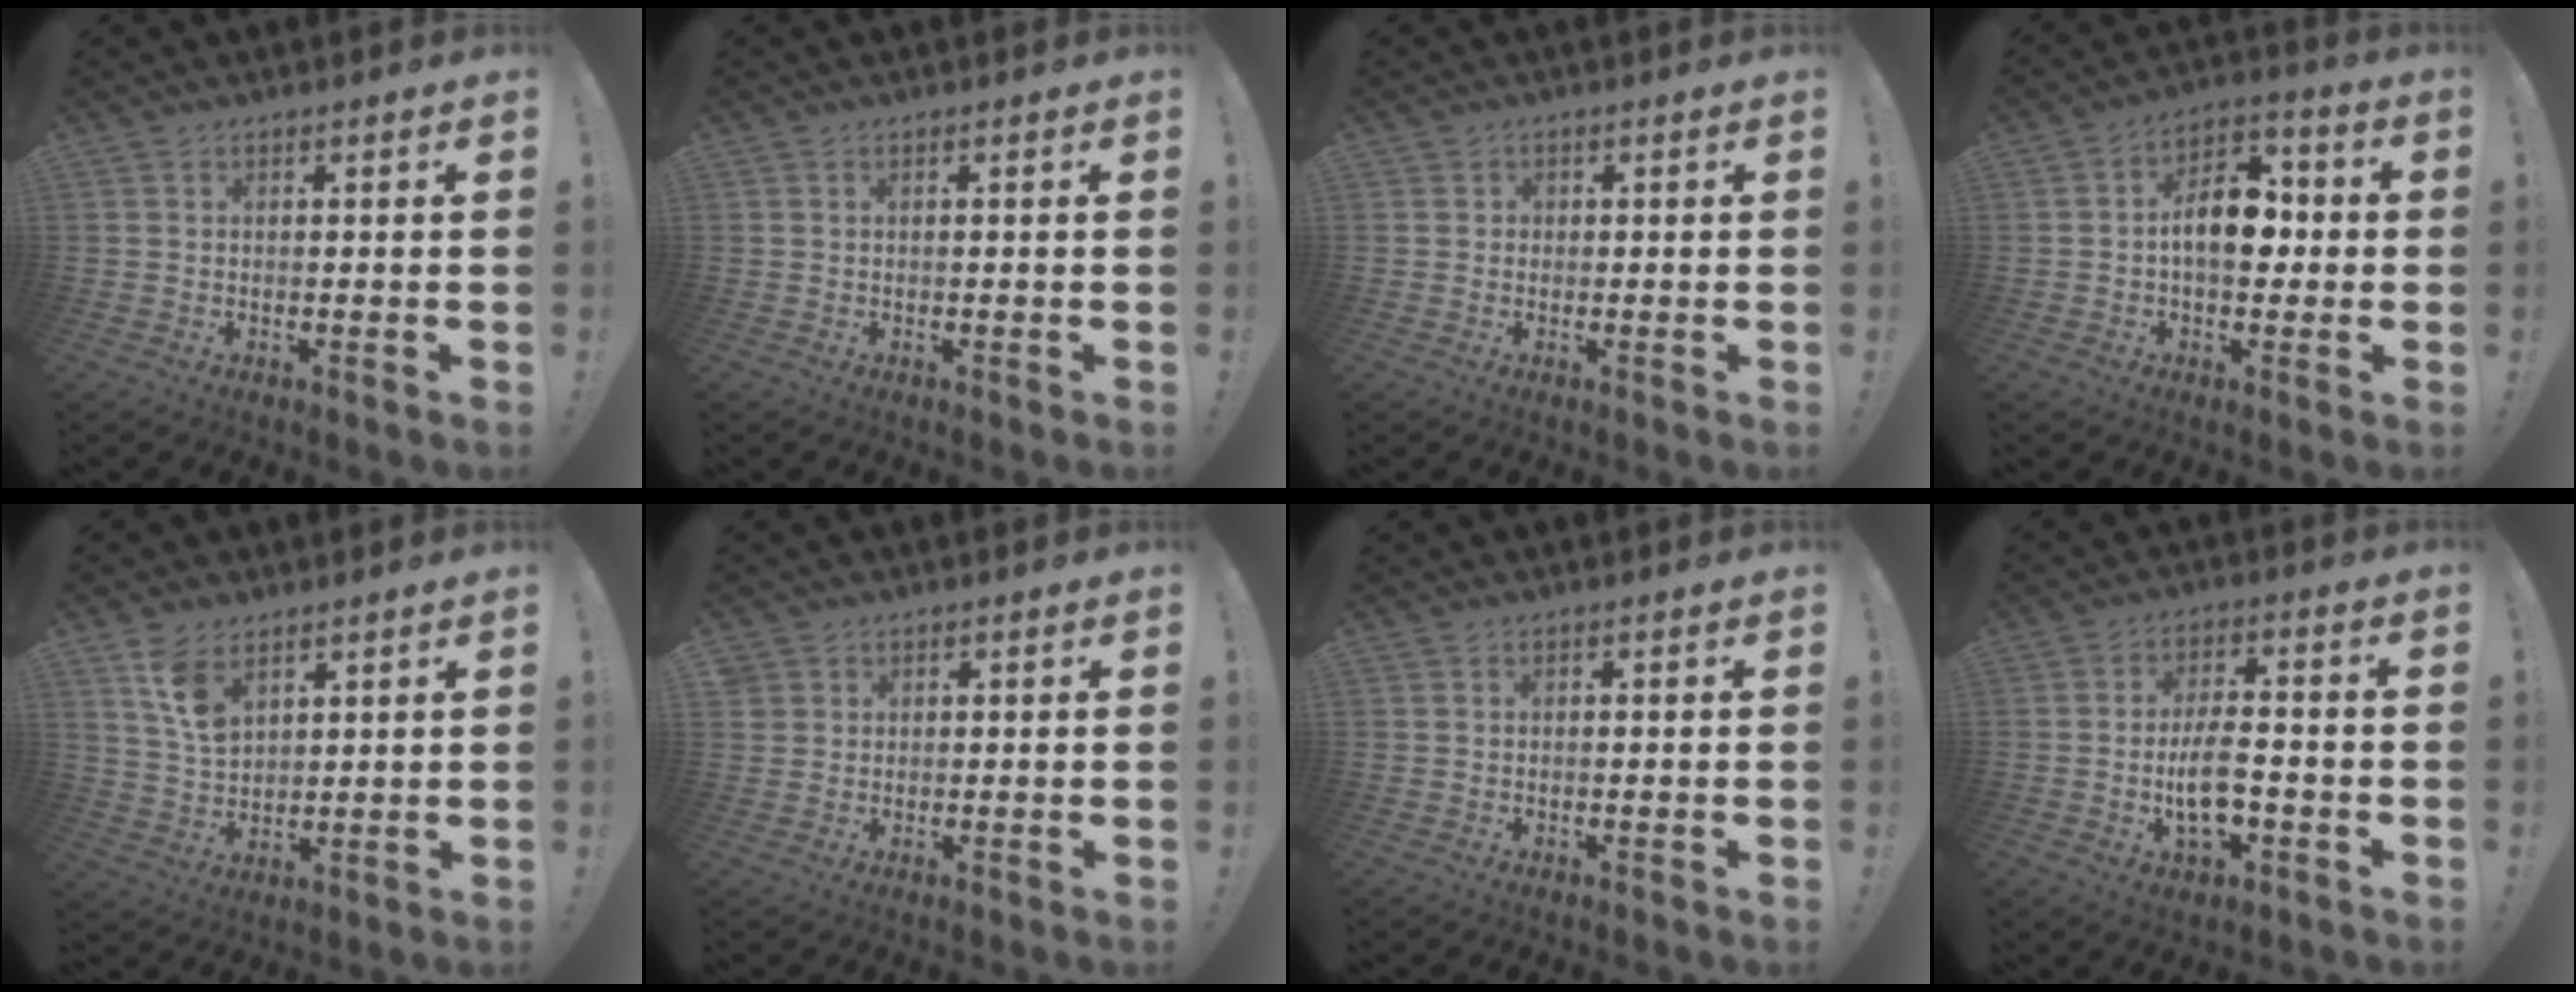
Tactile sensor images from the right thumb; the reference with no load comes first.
{"total": 0.0}
{"total": 1.4, "force": [-0.1, 1.3, 0.2], "torque": [0.003, 0.001, -0.004]}
{"total": 12.9, "force": [-0.8, 8.2, 9.9], "torque": [-0.138, 0.018, -0.013]}
{"total": 9.0, "force": [5.4, 5.3, 4.9], "torque": [-0.077, -0.020, 0.103]}
{"total": 1.9, "force": [1.1, 1.5, 0.3], "torque": [-0.004, -0.005, 0.022]}
{"total": 0.0}
{"total": 9.9, "force": [-2.2, 4.4, 8.5], "torque": [-0.150, 0.002, -0.041]}